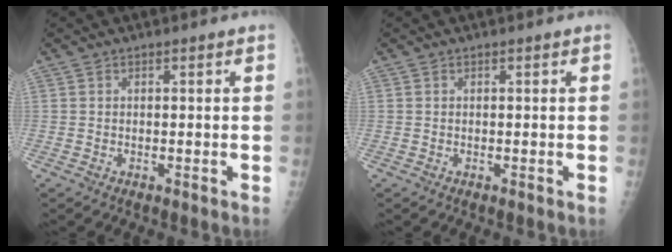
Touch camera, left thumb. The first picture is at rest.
{"total": 0.0}